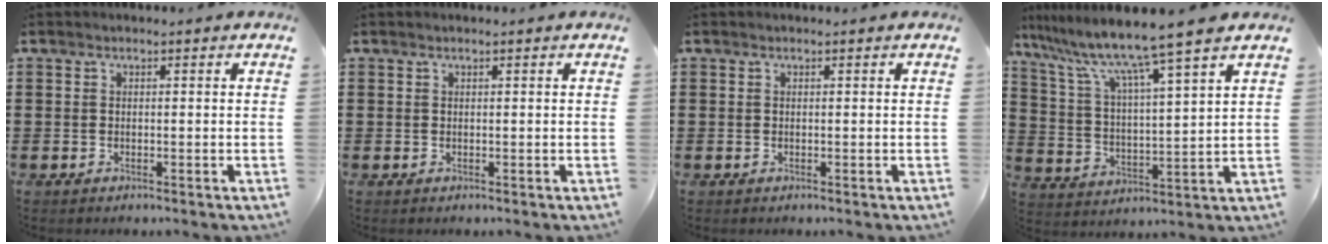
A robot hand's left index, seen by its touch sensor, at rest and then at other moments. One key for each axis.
{"total": 0.0}
{"total": 0.0}
{"total": 9.0, "fx": 7.6, "fy": -1.2, "fz": 4.7, "tx": -0.120, "ty": -0.049, "tz": 0.120}